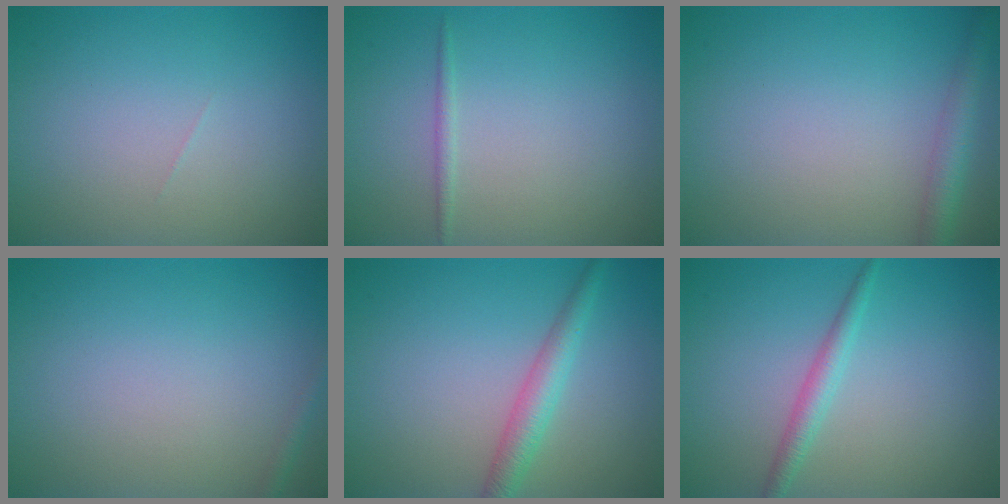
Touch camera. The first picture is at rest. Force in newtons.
{"total": 0.7, "press": 0.7, "slide": 0.0}
{"total": 2.7, "press": 2.7, "slide": 0.2}
{"total": 0.8, "press": 0.8, "slide": 0.1}
{"total": 2.8, "press": 2.8, "slide": 0.0}
{"total": 1.9, "press": 1.9, "slide": 0.1}